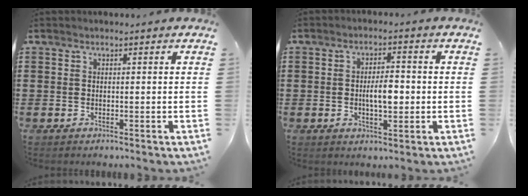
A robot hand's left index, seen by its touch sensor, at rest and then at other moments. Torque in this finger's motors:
{"motor_torque": [0.91, 0.08, 0.41, 0.07]}